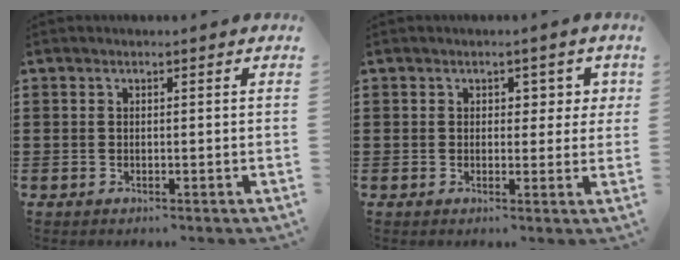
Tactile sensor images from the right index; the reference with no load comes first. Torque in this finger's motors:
{"motor_torque": [-0.09, 0.09, 0.10, 0.00]}